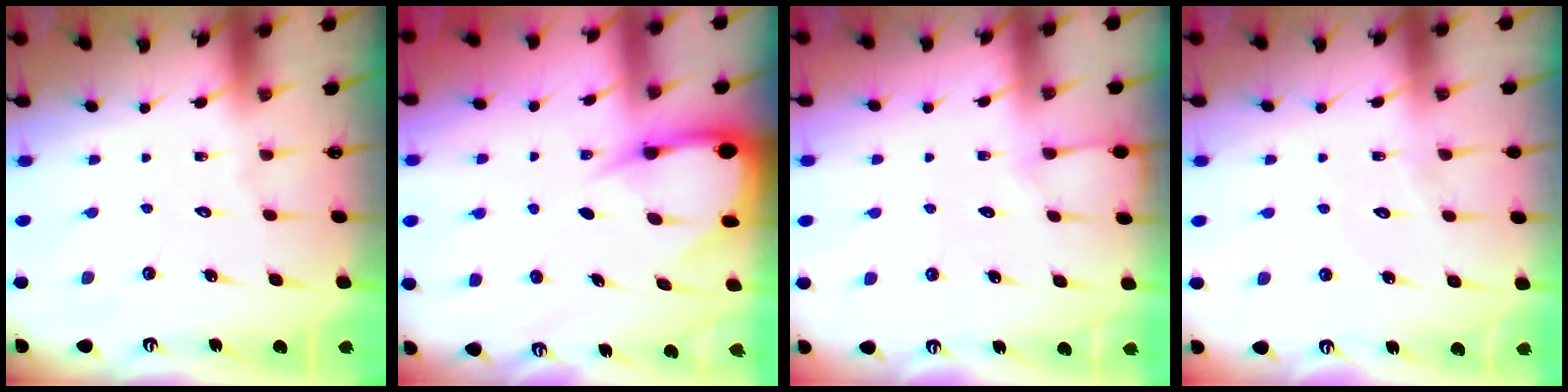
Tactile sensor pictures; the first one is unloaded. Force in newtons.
{"total": 5.2, "press": 5.1, "slide": 0.6}
{"total": 2.7, "press": 2.7, "slide": 0.5}
{"total": 4.7, "press": 4.7, "slide": 0.5}